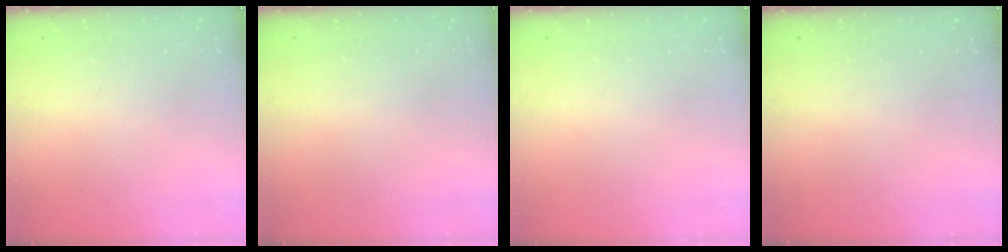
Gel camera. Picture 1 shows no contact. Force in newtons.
{"total": 0.6, "press": 0.6, "slide": 0.2}
{"total": 0.0}
{"total": 0.0}